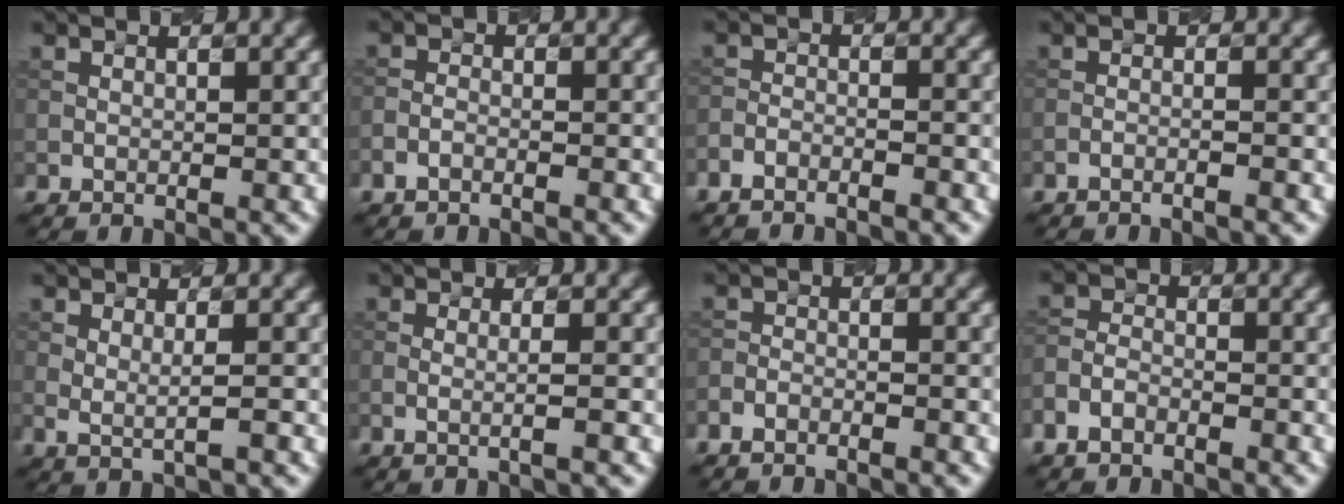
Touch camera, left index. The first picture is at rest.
{"total": 1.4, "force": [-1.1, 0.6, 0.6], "torque": [-0.008, 0.003, -0.024]}
{"total": 2.1, "force": [-2.0, 0.4, 0.6], "torque": [-0.013, 0.005, -0.040]}
{"total": 1.5, "force": [-1.1, 0.1, 1.0], "torque": [-0.017, 0.008, -0.029]}
{"total": 1.4, "force": [0.1, 0.3, 1.3], "torque": [-0.026, -0.006, 0.003]}
{"total": 2.1, "force": [0.0, 0.8, 2.0], "torque": [-0.017, -0.005, -0.017]}
{"total": 1.8, "force": [-1.6, 0.5, 0.5], "torque": [-0.011, 0.004, -0.036]}
{"total": 2.7, "force": [-1.9, 1.5, 1.0], "torque": [-0.020, 0.003, -0.049]}